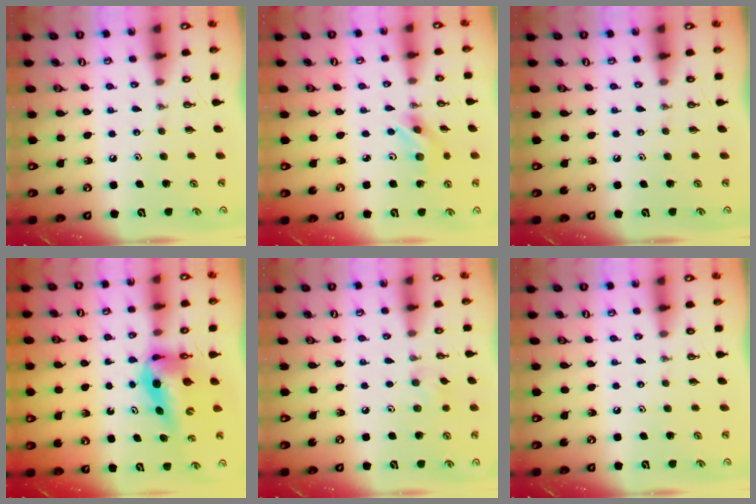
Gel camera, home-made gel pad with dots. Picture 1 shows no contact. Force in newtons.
{"total": 5.2, "press": 5.2, "slide": 0.2}
{"total": 0.0}
{"total": 7.2, "press": 7.1, "slide": 0.9}
{"total": 6.4, "press": 6.3, "slide": 0.8}
{"total": 0.0}